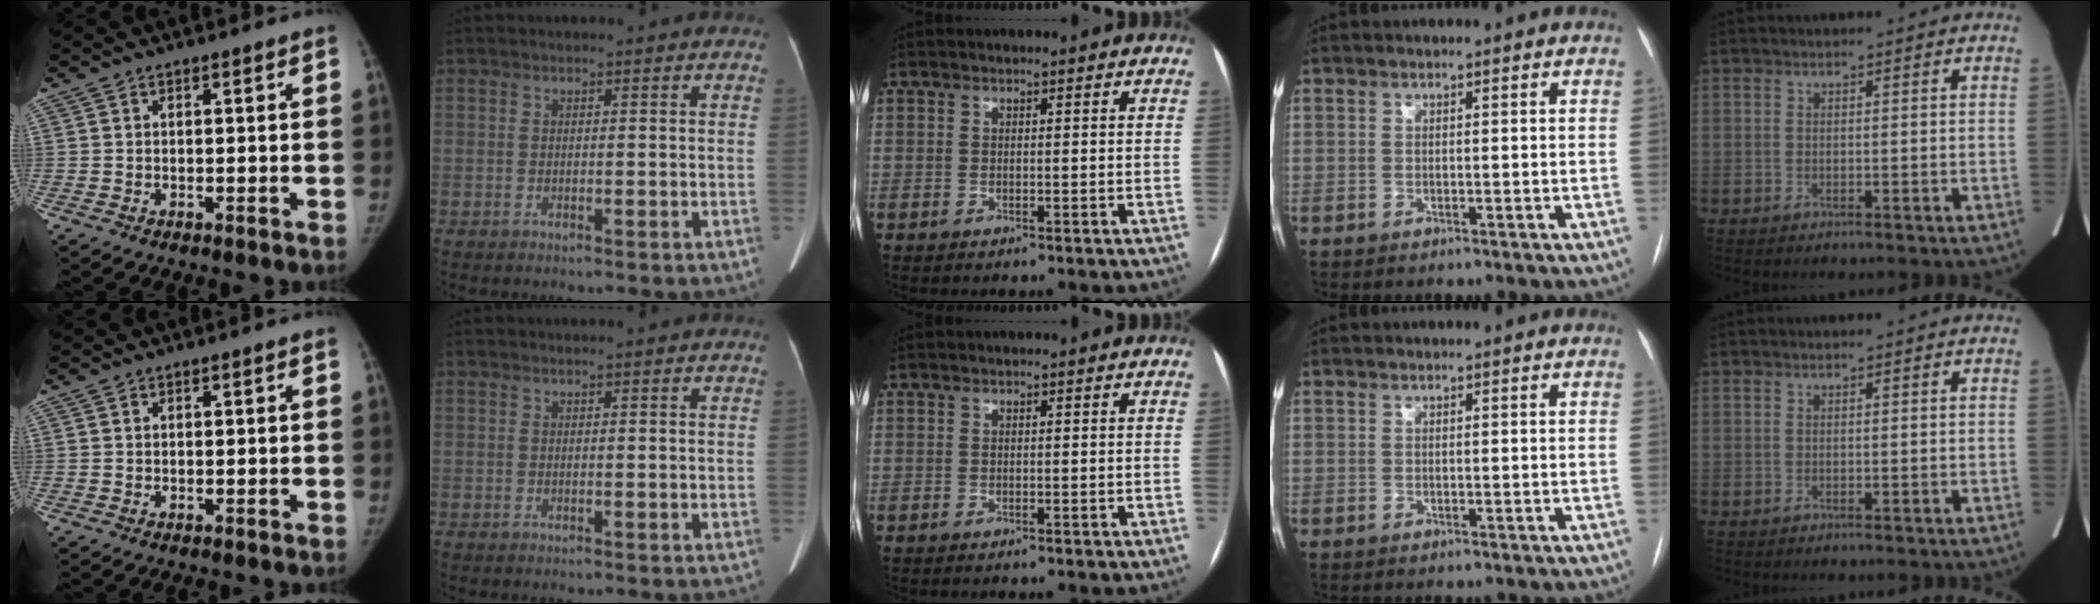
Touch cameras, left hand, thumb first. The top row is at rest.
{"index": {"total": 1.0, "force": [0.9, 0.0, 0.5], "torque": [-0.010, 0.003, 0.011]}}